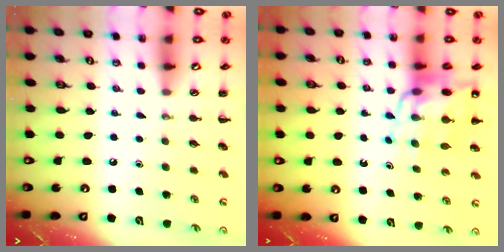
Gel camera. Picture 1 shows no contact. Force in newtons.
{"total": 13.6, "press": 13.1, "slide": 3.9}